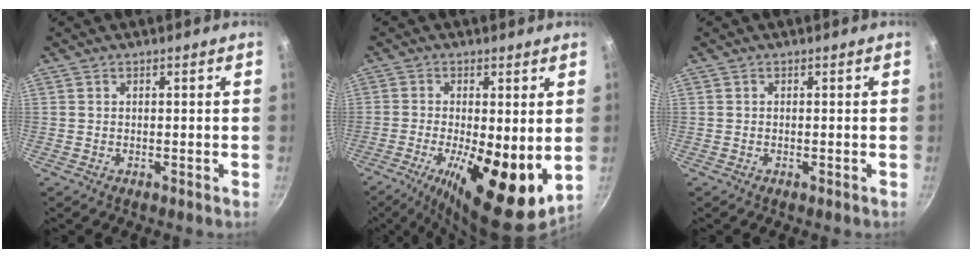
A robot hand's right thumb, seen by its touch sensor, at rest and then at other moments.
{"total": 15.8, "force": [-2.6, 5.7, 14.5], "torque": [-0.231, -0.021, -0.038]}
{"total": 0.0}